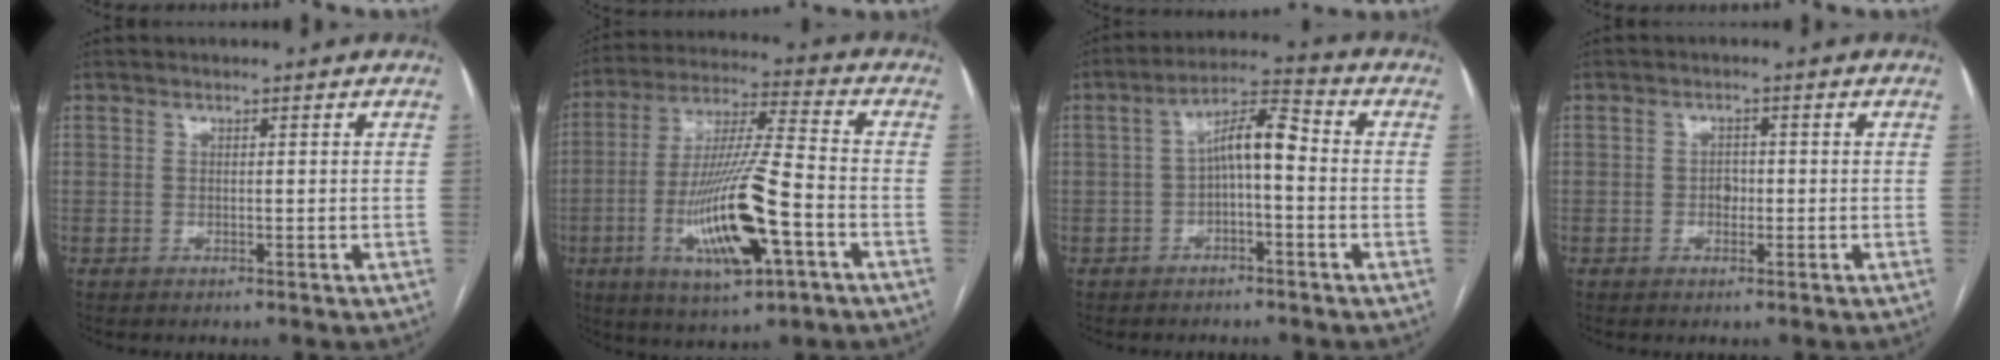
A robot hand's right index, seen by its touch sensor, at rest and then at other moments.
{"total": 16.9, "force": [-5.6, 2.3, 15.8], "torque": [-0.311, -0.012, -0.093]}
{"total": 7.1, "force": [-0.4, 2.0, 6.9], "torque": [-0.124, 0.031, -0.010]}
{"total": 1.6, "force": [-0.3, 1.1, 1.1], "torque": [-0.013, 0.005, -0.005]}